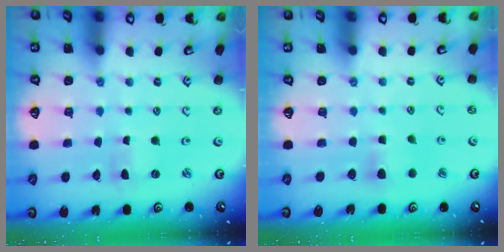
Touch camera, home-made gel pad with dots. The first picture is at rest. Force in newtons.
{"total": 4.2, "press": 4.1, "slide": 0.6}